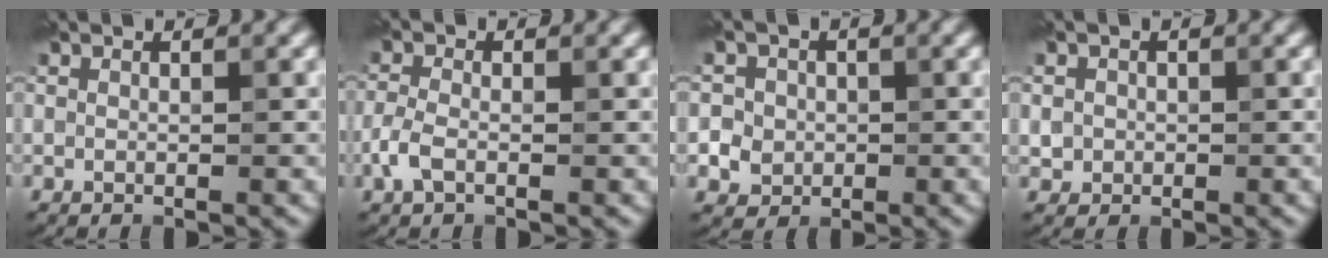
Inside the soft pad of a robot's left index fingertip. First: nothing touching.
{"total": 2.1, "force": [-0.9, 1.1, 1.5], "torque": [-0.038, 0.002, -0.026]}
{"total": 5.0, "force": [-0.3, 4.8, 1.5], "torque": [-0.011, 0.019, -0.018]}
{"total": 1.3, "force": [0.0, 1.3, 0.2], "torque": [0.009, -0.005, 0.002]}